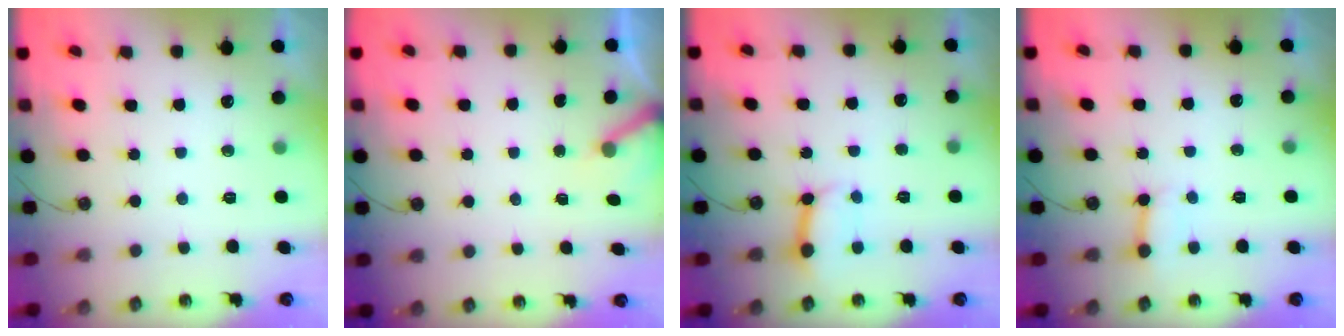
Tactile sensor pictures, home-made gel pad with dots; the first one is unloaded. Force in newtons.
{"total": 3.4, "press": 3.4, "slide": 0.3}
{"total": 8.9, "press": 8.8, "slide": 0.7}
{"total": 3.8, "press": 3.7, "slide": 0.7}